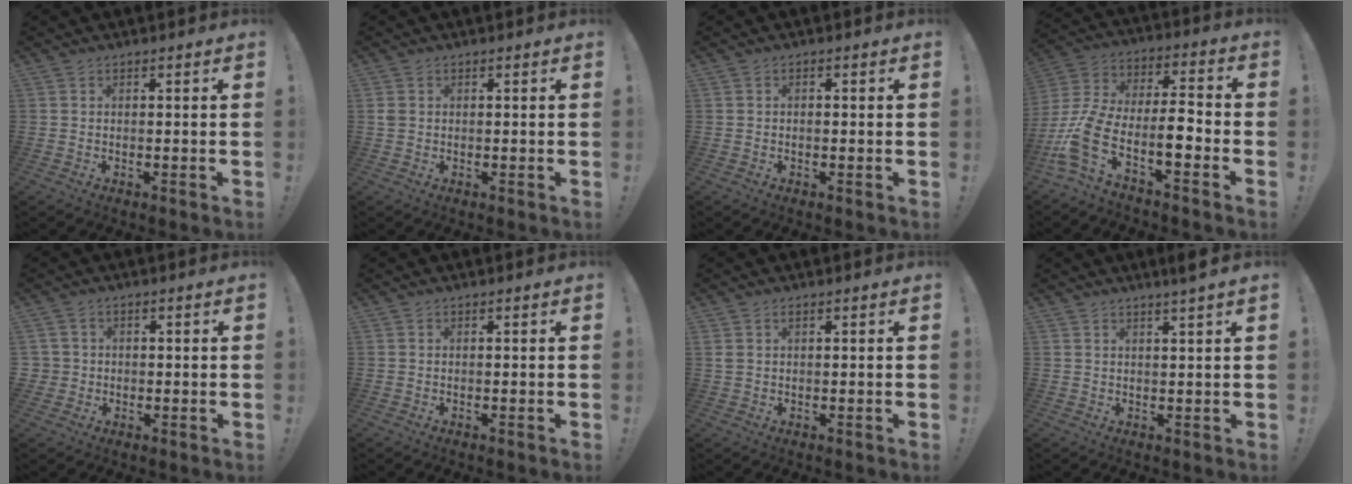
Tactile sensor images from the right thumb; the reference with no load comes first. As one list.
[{"total": 1.2, "force": [0.2, 0.9, 0.8], "torque": [-0.014, 0.003, 0.005]}, {"total": 0.6, "force": [-0.6, 0.0, 0.3], "torque": [-0.007, 0.001, -0.010]}, {"total": 15.5, "force": [-6.9, 6.7, 12.1], "torque": [-0.254, 0.029, -0.115]}, {"total": 2.6, "force": [-0.1, 2.5, 0.6], "torque": [-0.009, 0.005, -0.002]}, {"total": 0.0}, {"total": 1.3, "force": [0.6, 0.6, 1.0], "torque": [-0.014, 0.000, 0.010]}, {"total": 3.2, "force": [2.3, -0.6, 2.1], "torque": [-0.035, -0.012, 0.036]}]